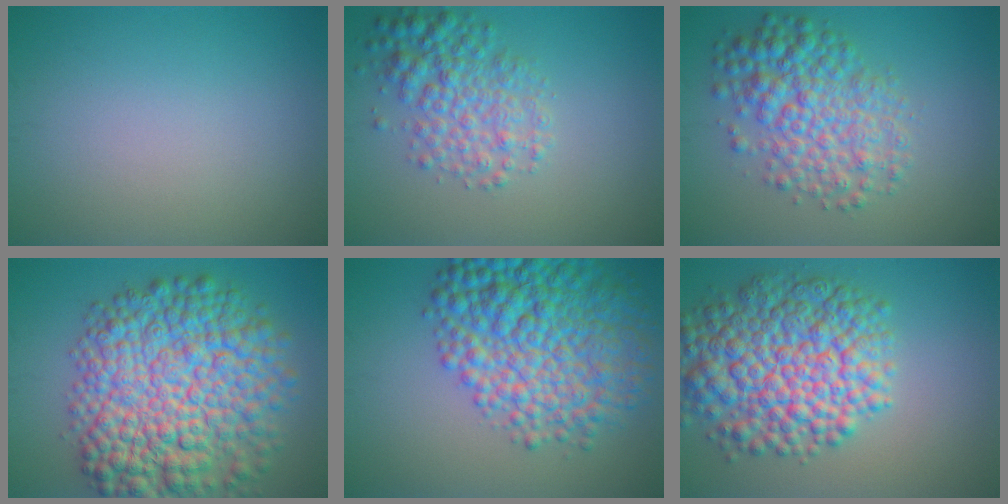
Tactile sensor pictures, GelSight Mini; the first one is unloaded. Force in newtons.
{"total": 4.4, "press": 4.4, "slide": 0.1}
{"total": 6.2, "press": 6.2, "slide": 0.1}
{"total": 13.7, "press": 13.7, "slide": 0.3}
{"total": 10.7, "press": 10.7, "slide": 0.3}
{"total": 10.4, "press": 10.3, "slide": 0.3}